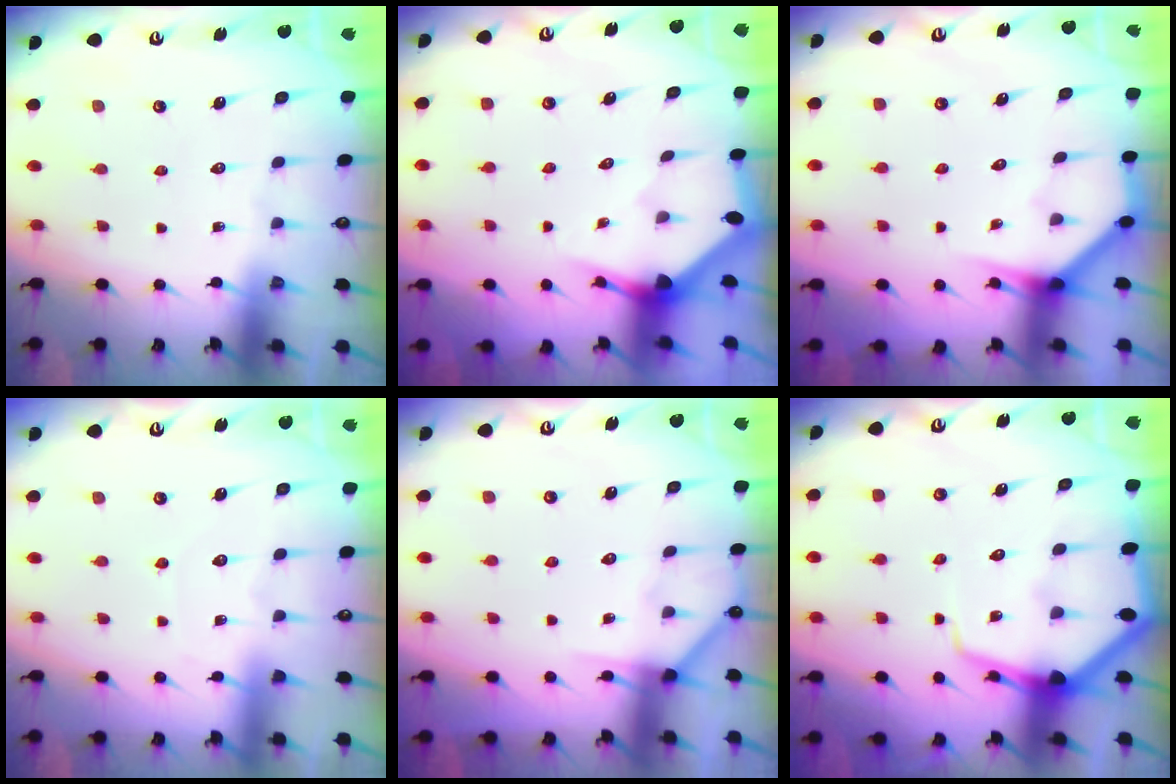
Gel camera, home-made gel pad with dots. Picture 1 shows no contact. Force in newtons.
{"total": 3.1, "press": 3.1, "slide": 0.2}
{"total": 3.9, "press": 3.9, "slide": 0.4}
{"total": 2.9, "press": 2.9, "slide": 0.3}
{"total": 5.5, "press": 5.5, "slide": 0.5}
{"total": 9.5, "press": 9.5, "slide": 1.0}